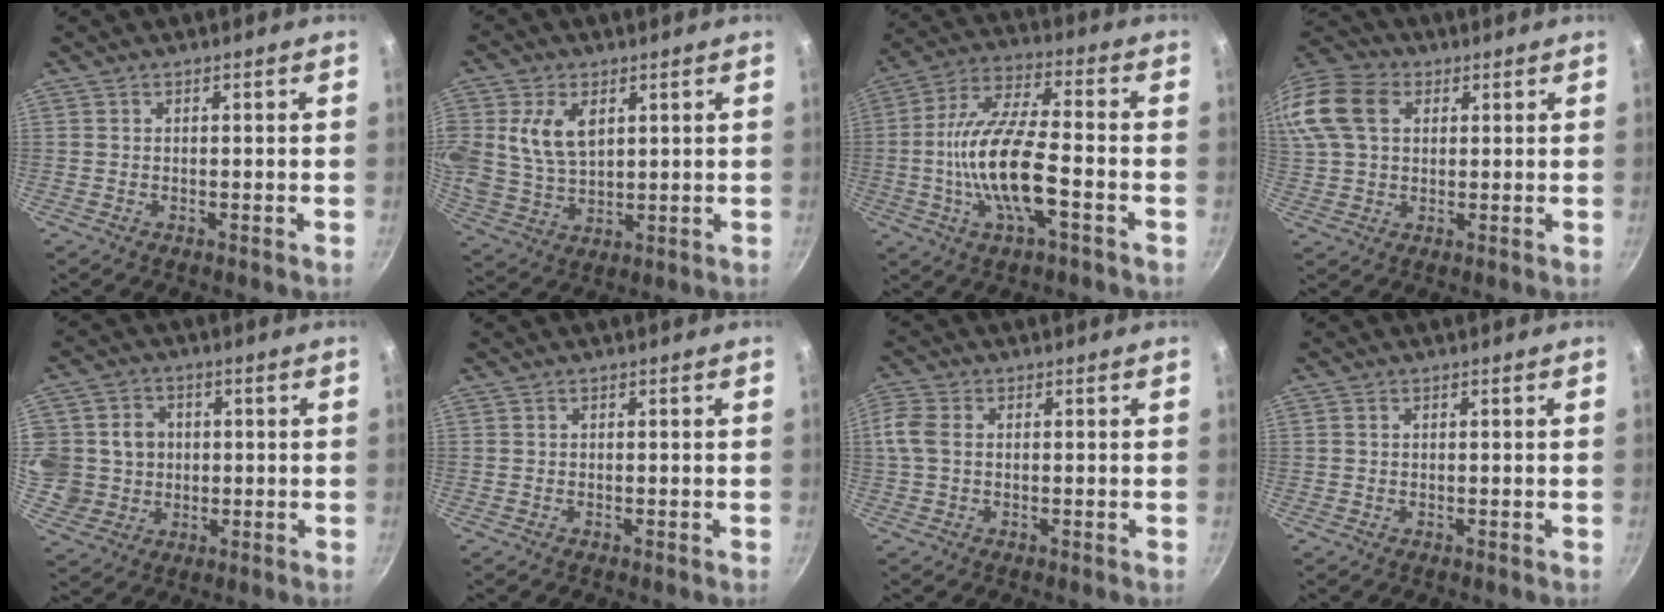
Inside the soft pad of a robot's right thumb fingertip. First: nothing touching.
{"total": 10.3, "force": [3.1, 6.7, 7.2], "torque": [-0.131, -0.018, 0.065]}
{"total": 15.7, "force": [-4.0, 5.3, 14.2], "torque": [-0.273, 0.031, -0.084]}
{"total": 19.4, "force": [5.9, 14.1, 11.9], "torque": [-0.278, 0.033, 0.100]}
{"total": 12.2, "force": [0.8, 11.4, 4.1], "torque": [-0.066, 0.006, 0.018]}
{"total": 0.0}
{"total": 4.8, "force": [0.3, 3.4, 3.4], "torque": [-0.078, 0.010, 0.000]}
{"total": 0.6, "force": [0.2, 0.5, 0.3], "torque": [-0.005, 0.002, 0.003]}